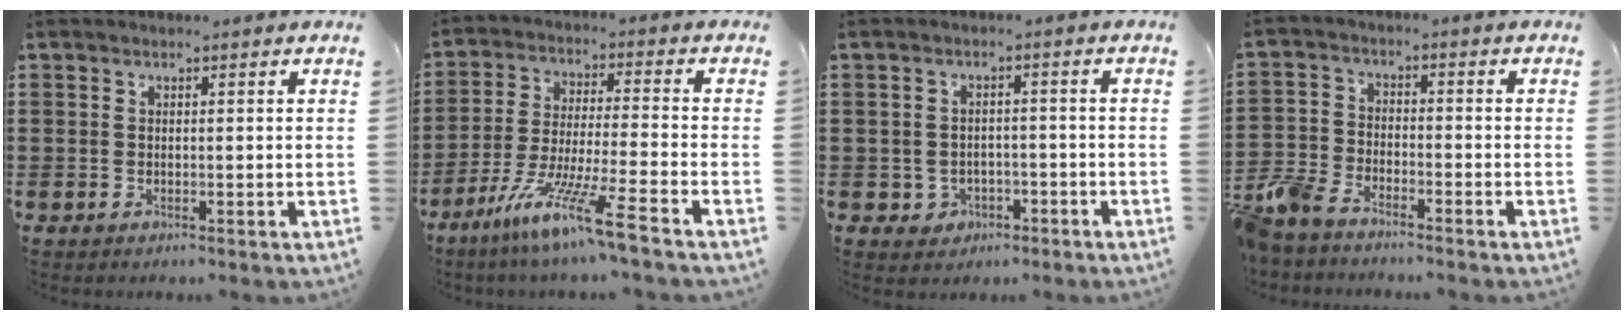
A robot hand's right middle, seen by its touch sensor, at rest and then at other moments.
{"total": 10.5, "force": [-7.6, -0.3, 7.2], "torque": [-0.146, -0.005, -0.151]}
{"total": 2.1, "force": [-1.2, 1.6, 0.4], "torque": [-0.016, 0.001, -0.029]}
{"total": 5.7, "force": [-5.2, 1.6, 1.6], "torque": [-0.060, -0.001, -0.110]}